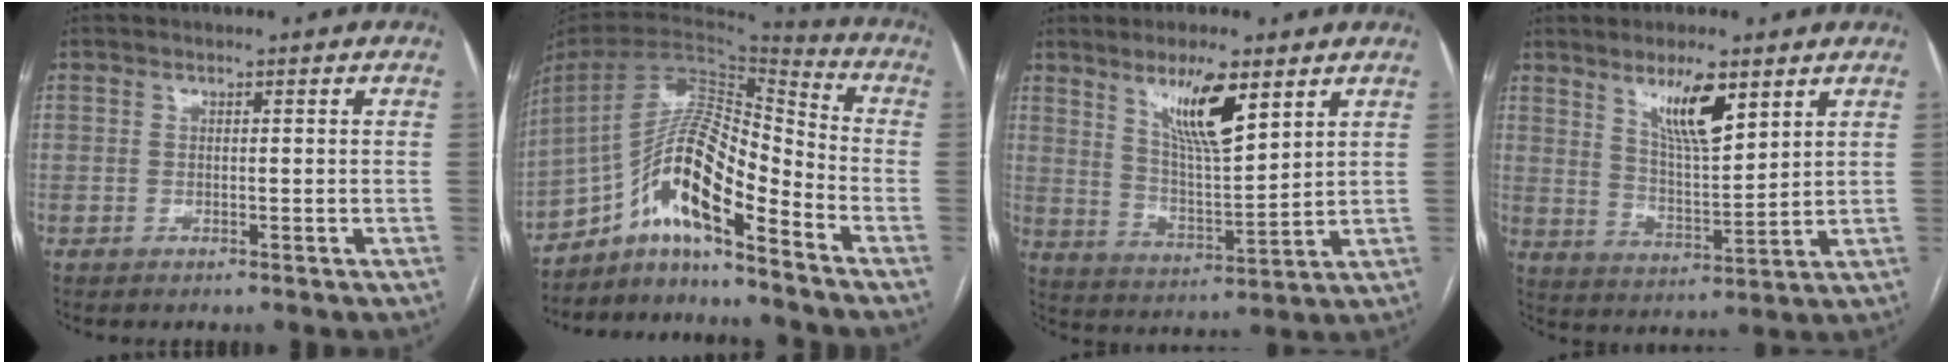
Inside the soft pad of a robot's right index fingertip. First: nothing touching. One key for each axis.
{"total": 14.9, "fx": -9.3, "fy": 2.6, "fz": 11.4, "tx": -0.210, "ty": 0.022, "tz": -0.161}
{"total": 10.4, "fx": 6.1, "fy": 1.7, "fz": 8.3, "tx": -0.151, "ty": -0.009, "tz": 0.114}
{"total": 8.9, "fx": 5.4, "fy": 1.7, "fz": 6.9, "tx": -0.129, "ty": -0.008, "tz": 0.101}